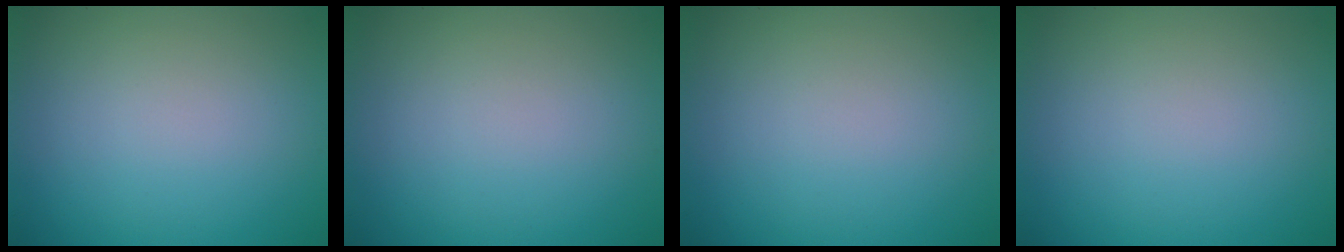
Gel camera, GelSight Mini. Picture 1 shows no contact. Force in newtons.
{"total": 0.0}
{"total": 0.0}
{"total": 0.0}